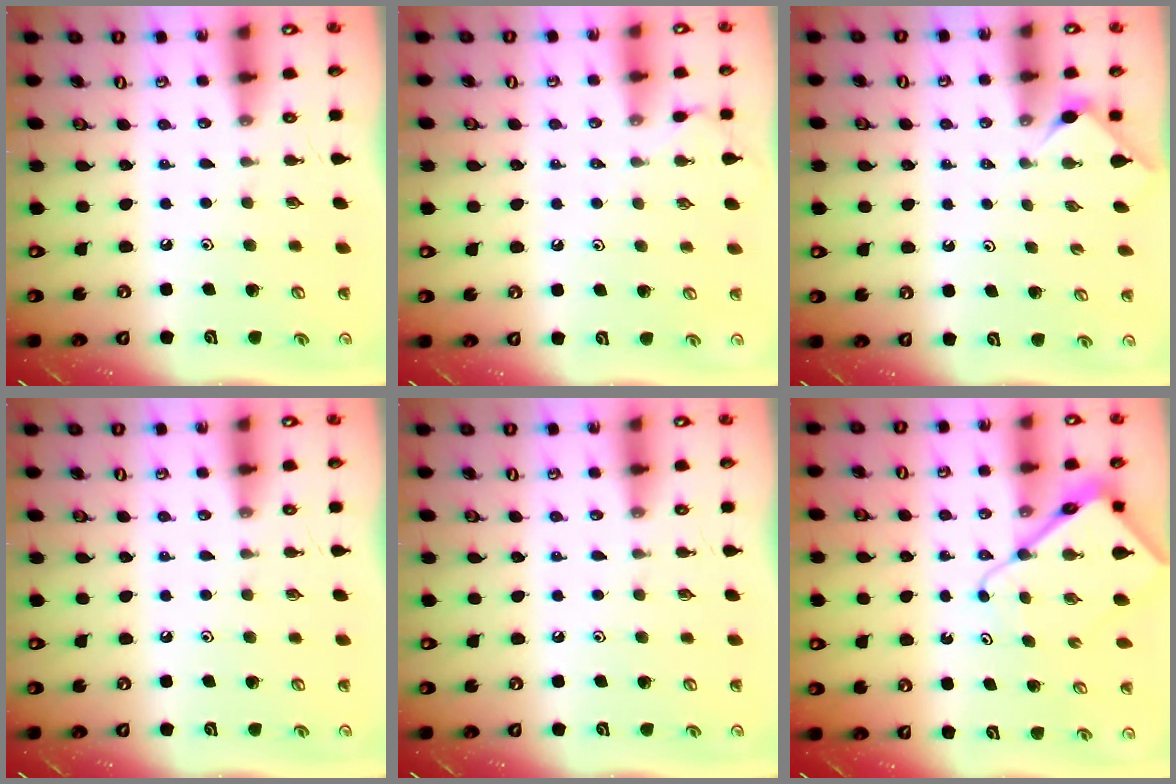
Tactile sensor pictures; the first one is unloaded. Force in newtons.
{"total": 2.4, "press": 2.4, "slide": 0.3}
{"total": 2.7, "press": 2.7, "slide": 0.5}
{"total": 0.0}
{"total": 0.0}
{"total": 9.1, "press": 9.1, "slide": 0.7}